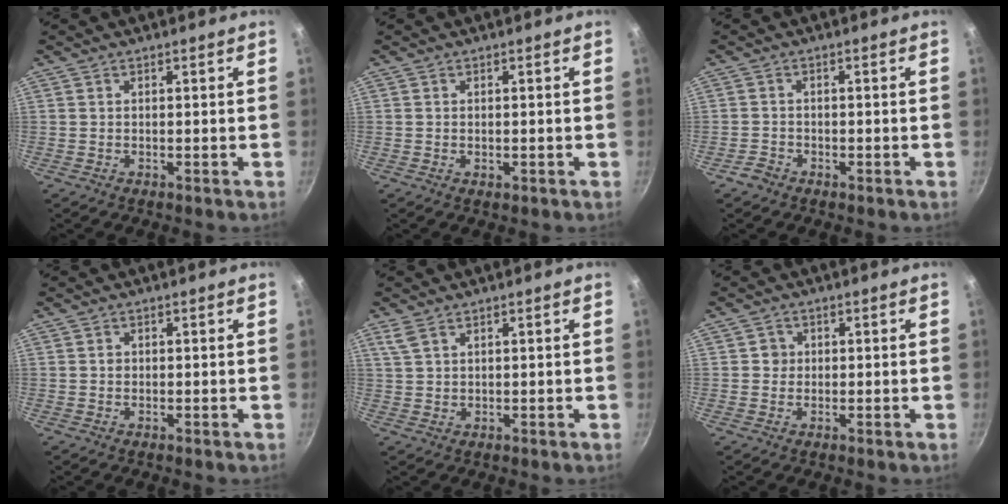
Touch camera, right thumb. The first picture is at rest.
{"total": 0.9, "force": [-0.2, 0.6, 0.7], "torque": [-0.011, 0.000, -0.003]}
{"total": 2.0, "force": [-1.4, 1.3, 0.4], "torque": [-0.005, 0.016, -0.026]}
{"total": 0.7, "force": [0.0, 0.6, 0.2], "torque": [-0.003, 0.004, 0.000]}
{"total": 3.0, "force": [1.8, 1.5, 1.8], "torque": [-0.036, -0.003, 0.042]}
{"total": 2.1, "force": [0.1, 2.0, 0.4], "torque": [0.004, 0.005, -0.001]}